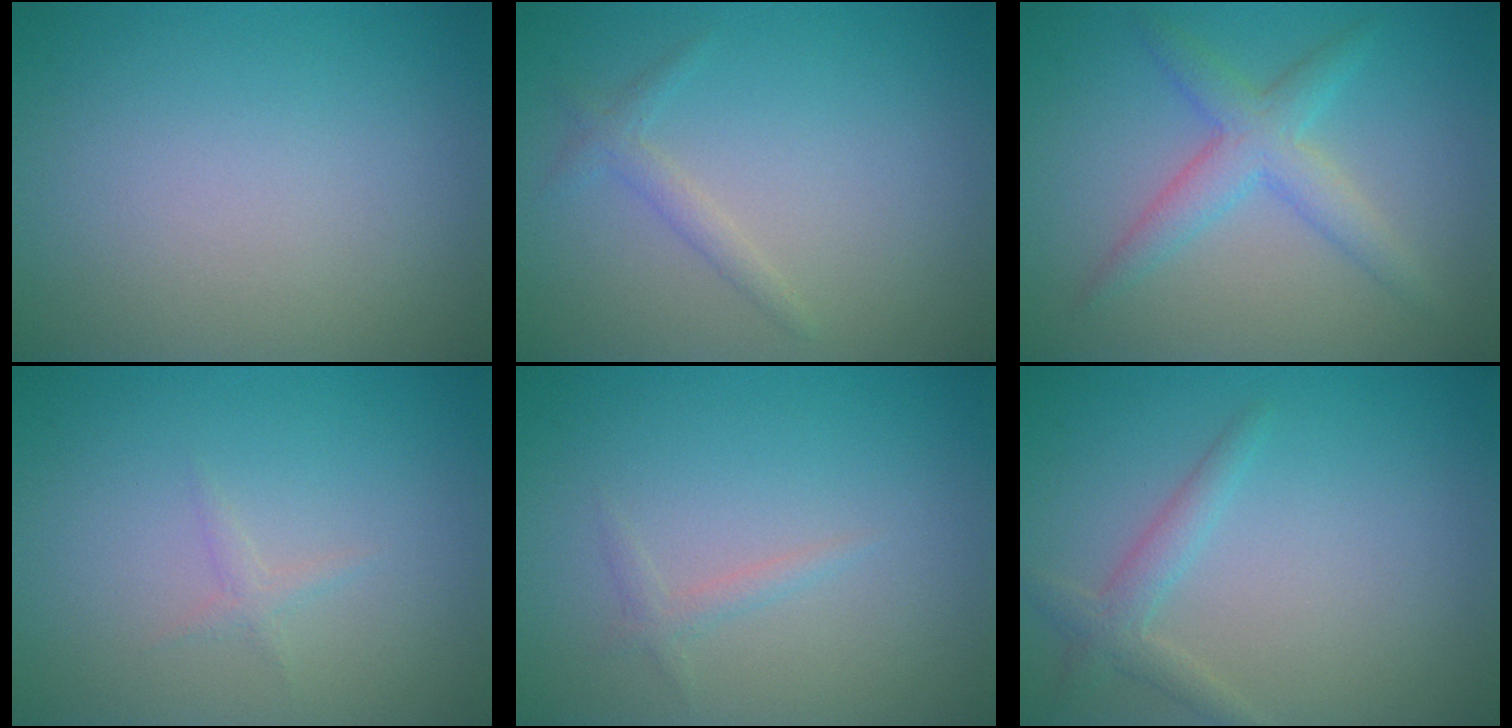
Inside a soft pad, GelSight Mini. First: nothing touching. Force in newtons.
{"total": 1.3, "press": 1.3, "slide": 0.0}
{"total": 3.4, "press": 3.4, "slide": 0.1}
{"total": 0.7, "press": 0.7, "slide": 0.0}
{"total": 0.9, "press": 0.9, "slide": 0.1}
{"total": 2.0, "press": 2.0, "slide": 0.1}